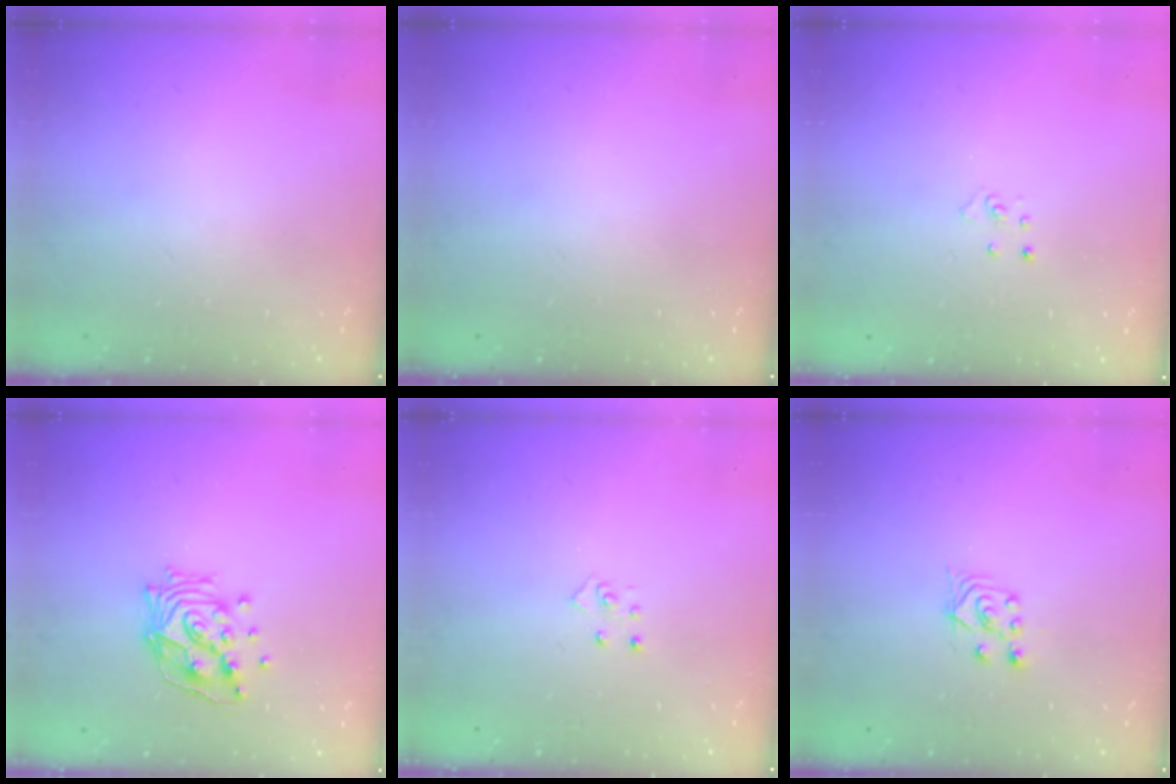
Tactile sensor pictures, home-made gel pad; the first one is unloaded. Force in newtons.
{"total": 0.0}
{"total": 3.0, "press": 2.9, "slide": 0.3}
{"total": 13.4, "press": 13.4, "slide": 1.6}
{"total": 4.2, "press": 4.2, "slide": 0.3}
{"total": 3.0, "press": 2.8, "slide": 0.9}